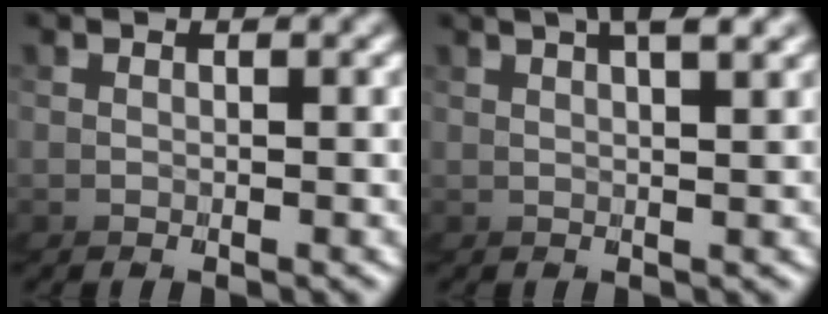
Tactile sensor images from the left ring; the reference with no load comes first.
{"total": 2.5, "force": [1.5, -2.0, 0.0], "torque": [-0.012, 0.020, 0.016]}